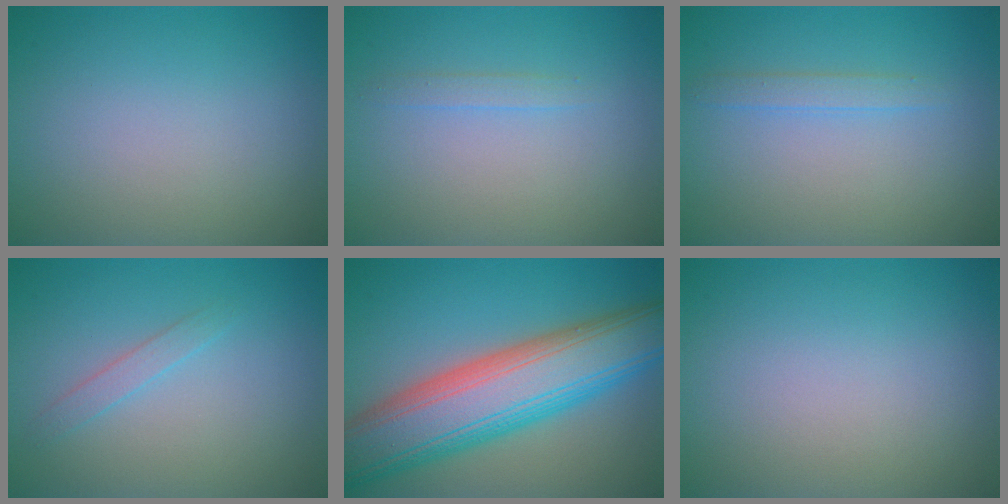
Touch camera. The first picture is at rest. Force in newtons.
{"total": 0.8, "press": 0.8, "slide": 0.1}
{"total": 1.3, "press": 1.3, "slide": 0.0}
{"total": 1.2, "press": 1.2, "slide": 0.1}
{"total": 12.0, "press": 12.0, "slide": 0.6}
{"total": 0.0}